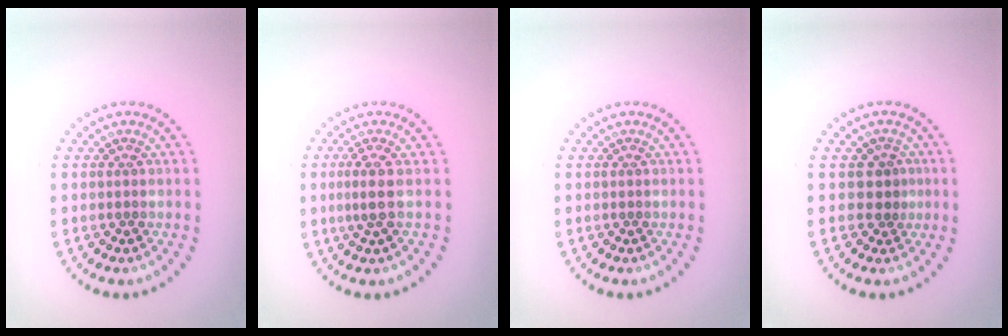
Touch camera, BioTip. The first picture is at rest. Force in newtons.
{"total": 2.0, "press": 1.5, "slide": 1.4}
{"total": 0.0}
{"total": 1.8, "press": 1.4, "slide": 1.1}